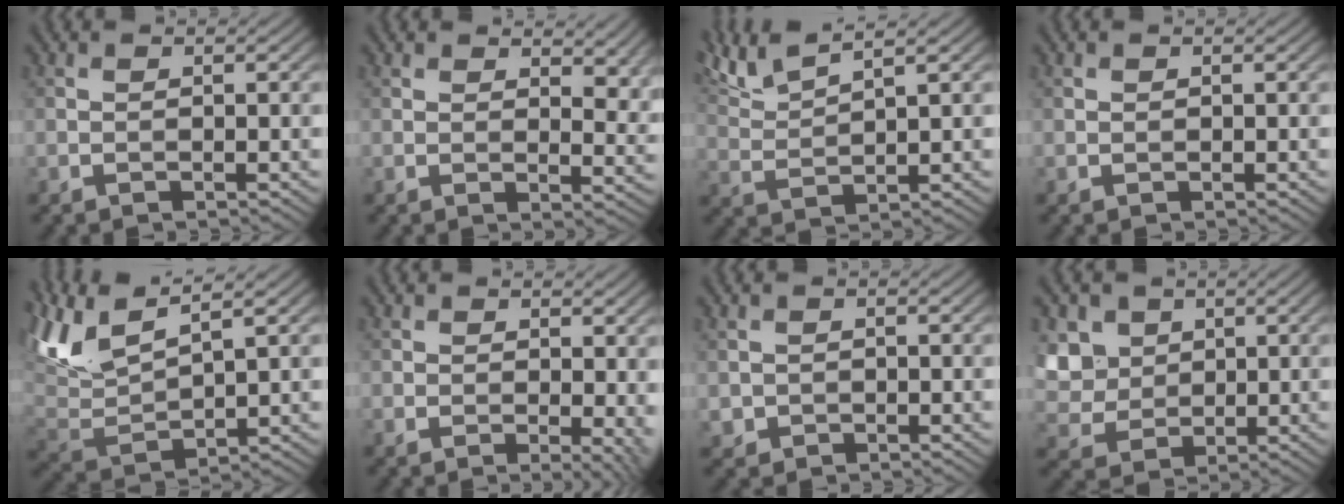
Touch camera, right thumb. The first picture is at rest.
{"total": 7.1, "force": [4.0, 3.5, 4.7], "torque": [-0.063, -0.005, 0.070]}
{"total": 7.1, "force": [5.4, 1.2, 4.5], "torque": [-0.106, 0.020, 0.110]}
{"total": 0.0}
{"total": 10.8, "force": [7.1, 3.2, 7.5], "torque": [-0.189, 0.020, 0.145]}
{"total": 3.7, "force": [0.8, 1.8, 3.1], "torque": [-0.046, -0.005, 0.015]}
{"total": 1.3, "force": [0.5, 1.2, 0.1], "torque": [-0.008, -0.007, 0.010]}
{"total": 7.5, "force": [2.6, 6.1, 3.5], "torque": [-0.138, -0.002, 0.057]}